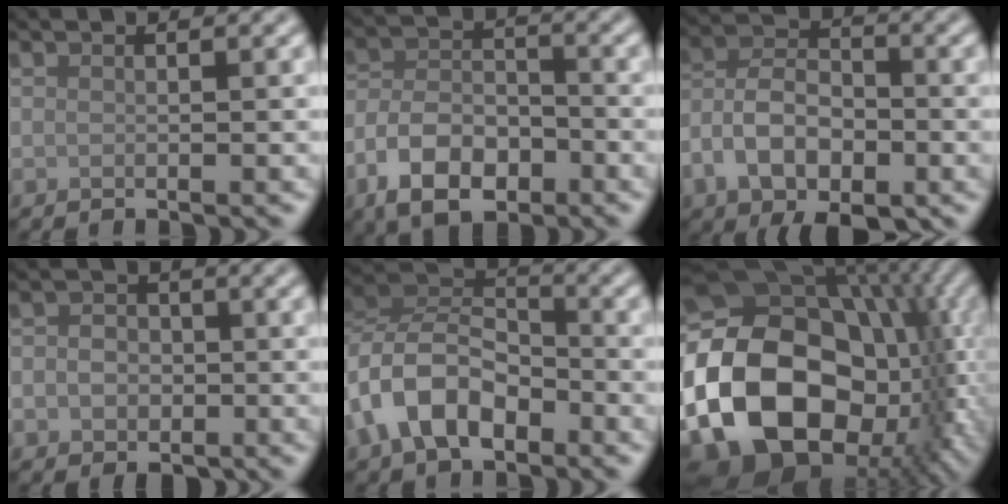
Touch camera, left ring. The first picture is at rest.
{"total": 6.8, "force": [-4.0, 3.9, 4.0], "torque": [-0.072, 0.000, -0.080]}
{"total": 7.6, "force": [-3.2, 4.3, 5.3], "torque": [-0.099, 0.003, -0.064]}
{"total": 3.7, "force": [-0.6, 3.2, 1.7], "torque": [-0.004, 0.003, -0.030]}
{"total": 6.9, "force": [-3.3, 4.4, 4.1], "torque": [-0.074, 0.005, -0.076]}
{"total": 21.7, "force": [-4.1, 16.1, 13.9], "torque": [-0.285, -0.020, -0.058]}